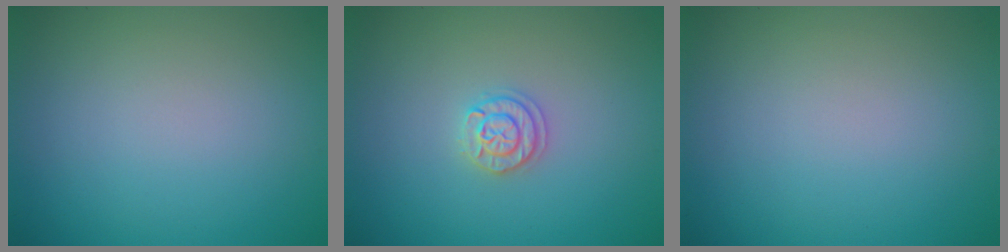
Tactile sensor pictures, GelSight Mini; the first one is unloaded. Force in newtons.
{"total": 1.8, "press": 1.8, "slide": 0.3}
{"total": 0.0}